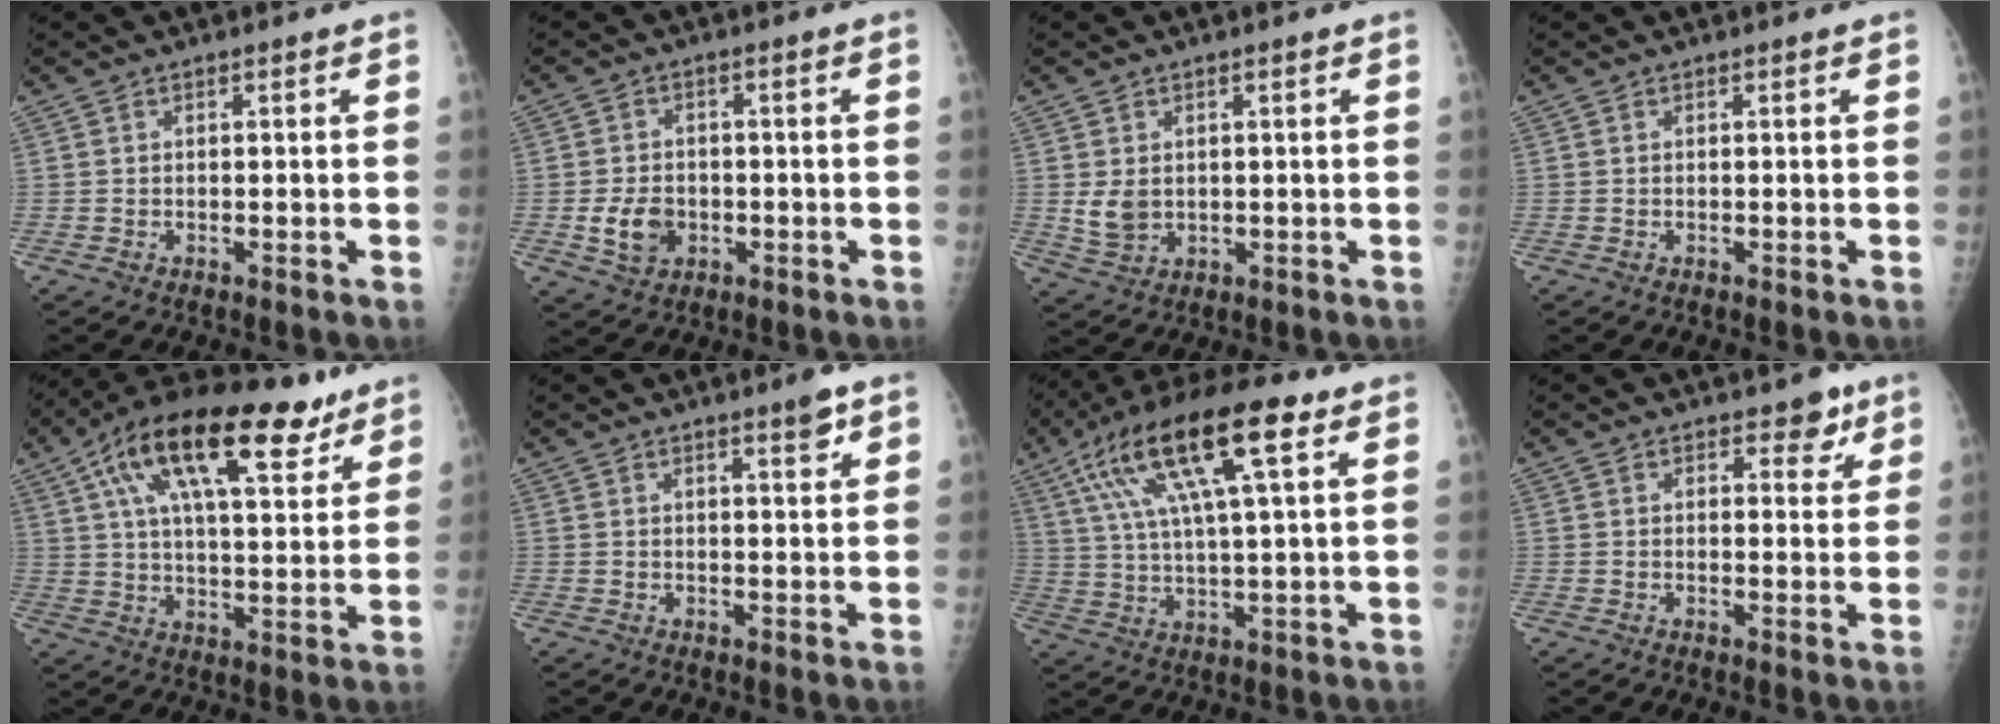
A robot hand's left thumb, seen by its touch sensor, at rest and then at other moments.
{"total": 6.1, "force": [-1.5, 4.7, 3.7], "torque": [-0.052, 0.004, -0.022]}
{"total": 4.2, "force": [0.5, 3.2, 2.7], "torque": [-0.039, -0.012, 0.020]}
{"total": 0.0}
{"total": 21.8, "force": [12.1, 8.7, 15.9], "torque": [-0.245, -0.010, 0.200]}
{"total": 3.2, "force": [2.1, 0.6, 2.4], "torque": [-0.029, -0.013, 0.029]}
{"total": 19.0, "force": [8.4, 5.2, 16.2], "torque": [-0.300, 0.007, 0.144]}
{"total": 4.3, "force": [2.7, 2.4, 2.3], "torque": [-0.001, -0.013, 0.032]}